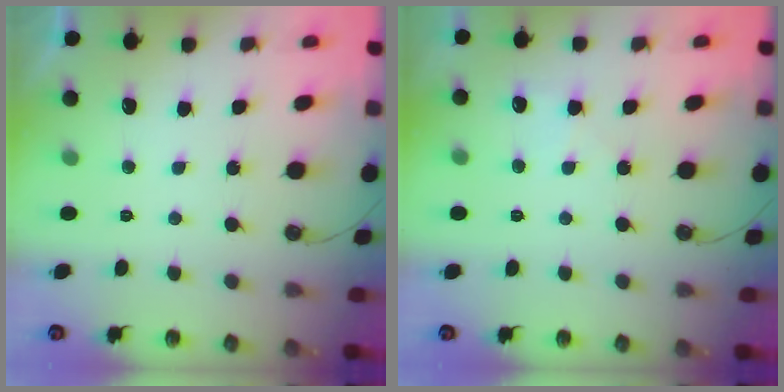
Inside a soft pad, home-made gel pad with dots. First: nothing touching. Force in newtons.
{"total": 3.1, "press": 3.0, "slide": 0.5}